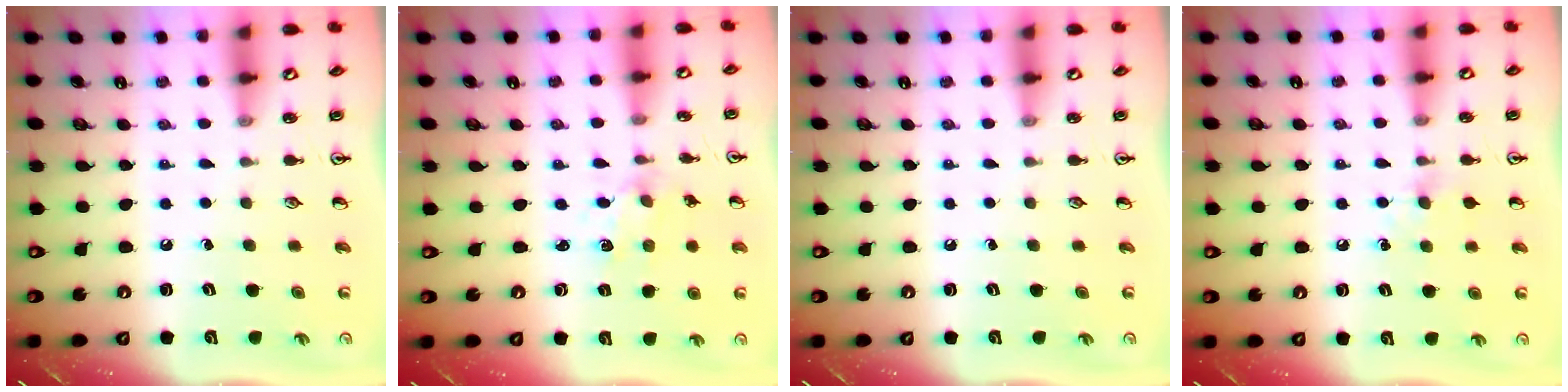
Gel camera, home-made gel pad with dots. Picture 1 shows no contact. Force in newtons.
{"total": 2.0, "press": 2.0, "slide": 0.5}
{"total": 0.0}
{"total": 5.6, "press": 5.5, "slide": 0.9}